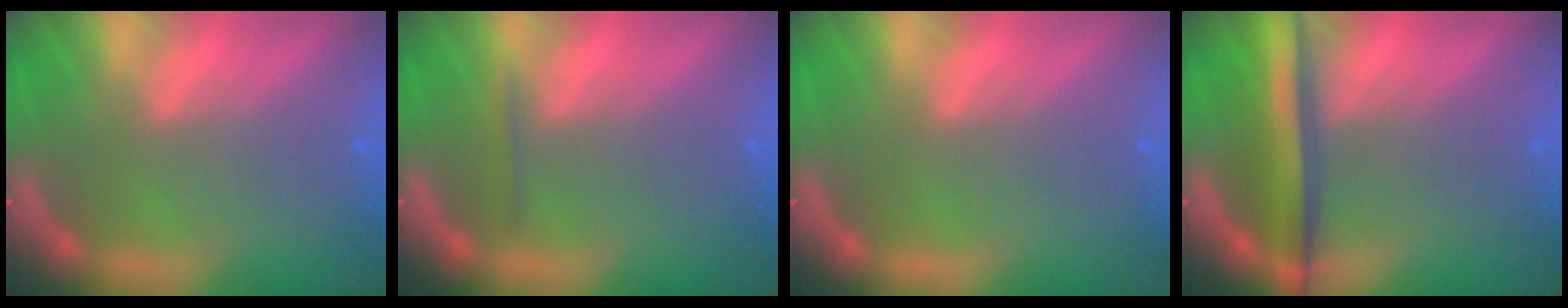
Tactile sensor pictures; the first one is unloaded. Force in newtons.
{"total": 0.9}
{"total": 0.0}
{"total": 5.5}